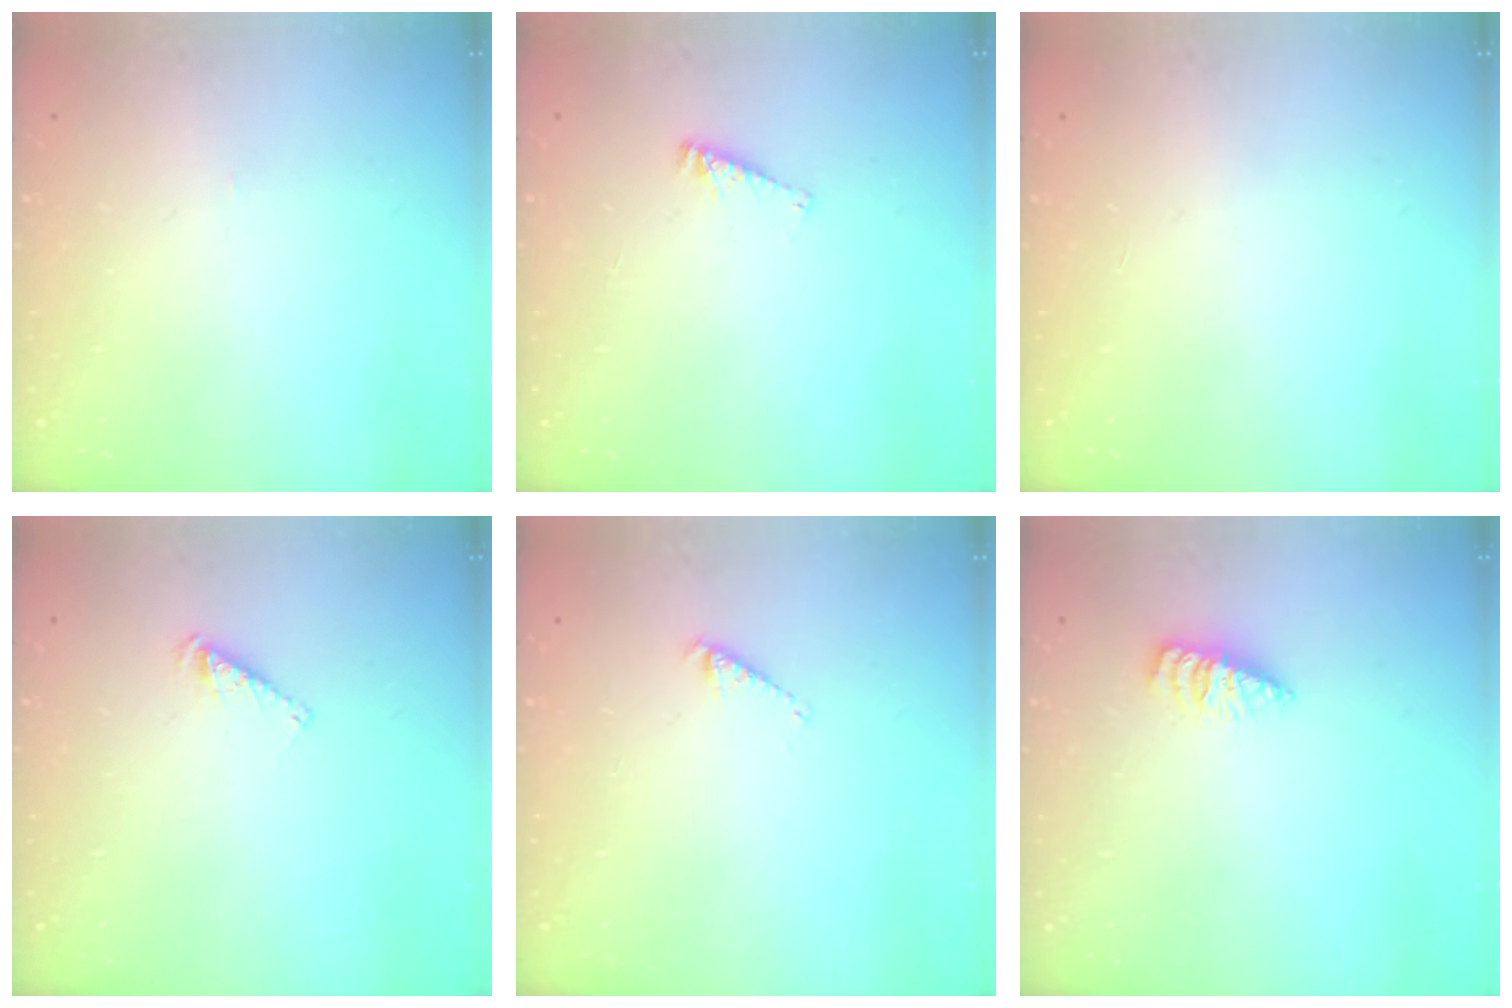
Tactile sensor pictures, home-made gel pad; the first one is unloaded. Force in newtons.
{"total": 2.5, "press": 2.4, "slide": 0.4}
{"total": 0.0}
{"total": 2.8, "press": 2.8, "slide": 0.5}
{"total": 2.4, "press": 2.4, "slide": 0.5}
{"total": 1.8, "press": 1.8, "slide": 0.2}